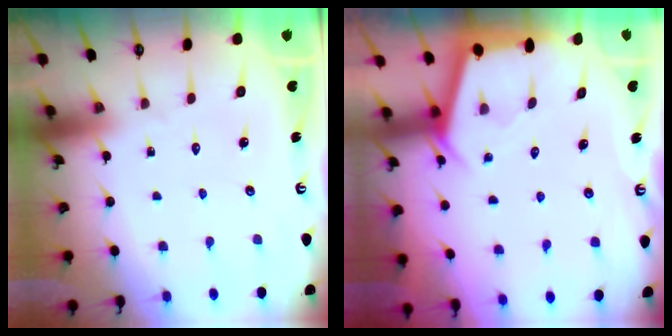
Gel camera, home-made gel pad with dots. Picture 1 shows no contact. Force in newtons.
{"total": 2.9, "press": 2.9, "slide": 0.4}